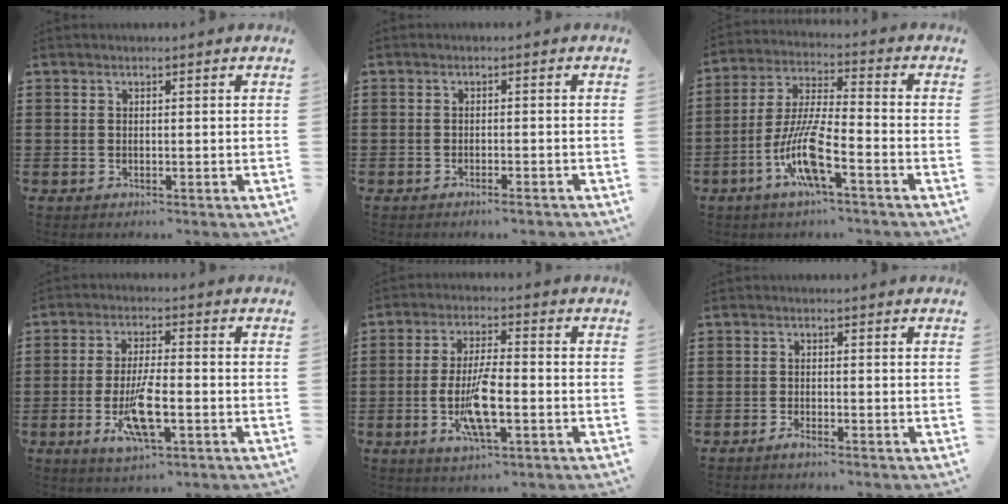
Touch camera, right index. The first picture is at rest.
{"total": 1.2, "force": [-1.0, -0.2, 0.6], "torque": [-0.013, -0.004, -0.018]}
{"total": 10.3, "force": [-4.9, 1.9, 8.8], "torque": [-0.197, -0.010, -0.098]}
{"total": 7.6, "force": [-2.5, 2.1, 6.9], "torque": [-0.138, -0.010, -0.045]}
{"total": 8.2, "force": [-2.3, 2.3, 7.5], "torque": [-0.158, -0.009, -0.046]}
{"total": 1.3, "force": [-1.1, 0.0, 0.6], "torque": [-0.021, -0.009, -0.022]}